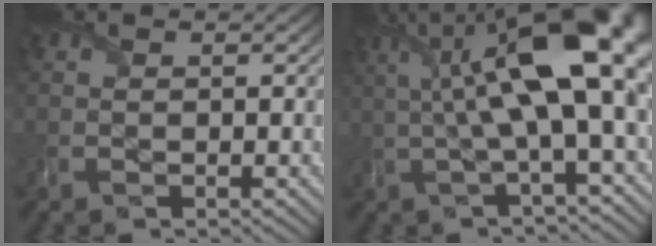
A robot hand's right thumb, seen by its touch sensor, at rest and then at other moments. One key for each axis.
{"total": 15.7, "fx": 2.9, "fy": 4.7, "fz": 14.6, "tx": -0.254, "ty": 0.014, "tz": 0.049}